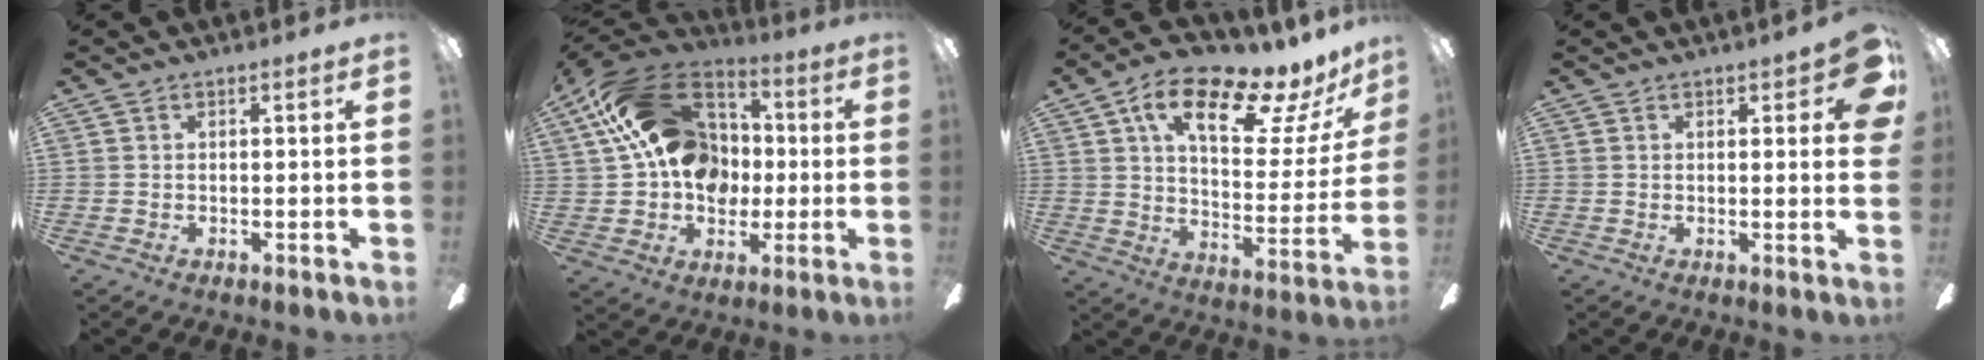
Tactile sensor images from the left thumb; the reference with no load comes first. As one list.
[{"total": 24.8, "force": [4.3, 18.4, 16.0], "torque": [-0.282, 0.011, 0.083]}, {"total": 18.6, "force": [11.8, 7.0, 12.5], "torque": [-0.202, -0.061, 0.193]}, {"total": 6.7, "force": [2.9, 2.2, 5.7], "torque": [-0.059, -0.012, 0.042]}]